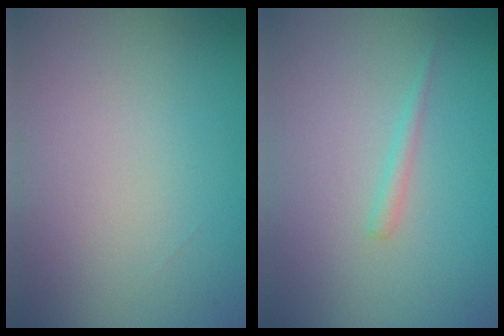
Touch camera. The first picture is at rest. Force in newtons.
{"total": 0.9, "press": 0.9, "slide": 0.1}